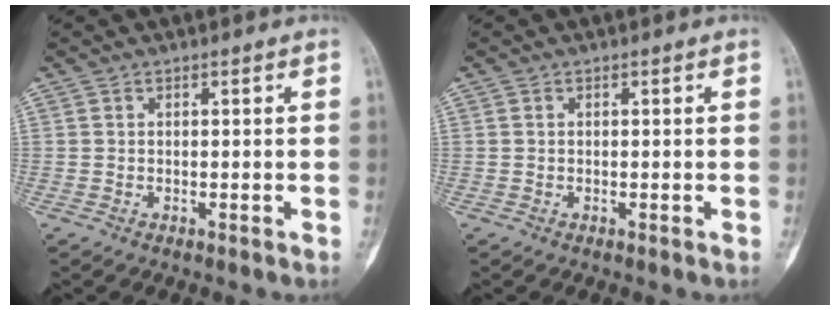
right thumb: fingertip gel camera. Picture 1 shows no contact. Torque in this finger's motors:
{"motor_torque": [-0.51, -0.19, 0.18, 0.00, -0.05]}